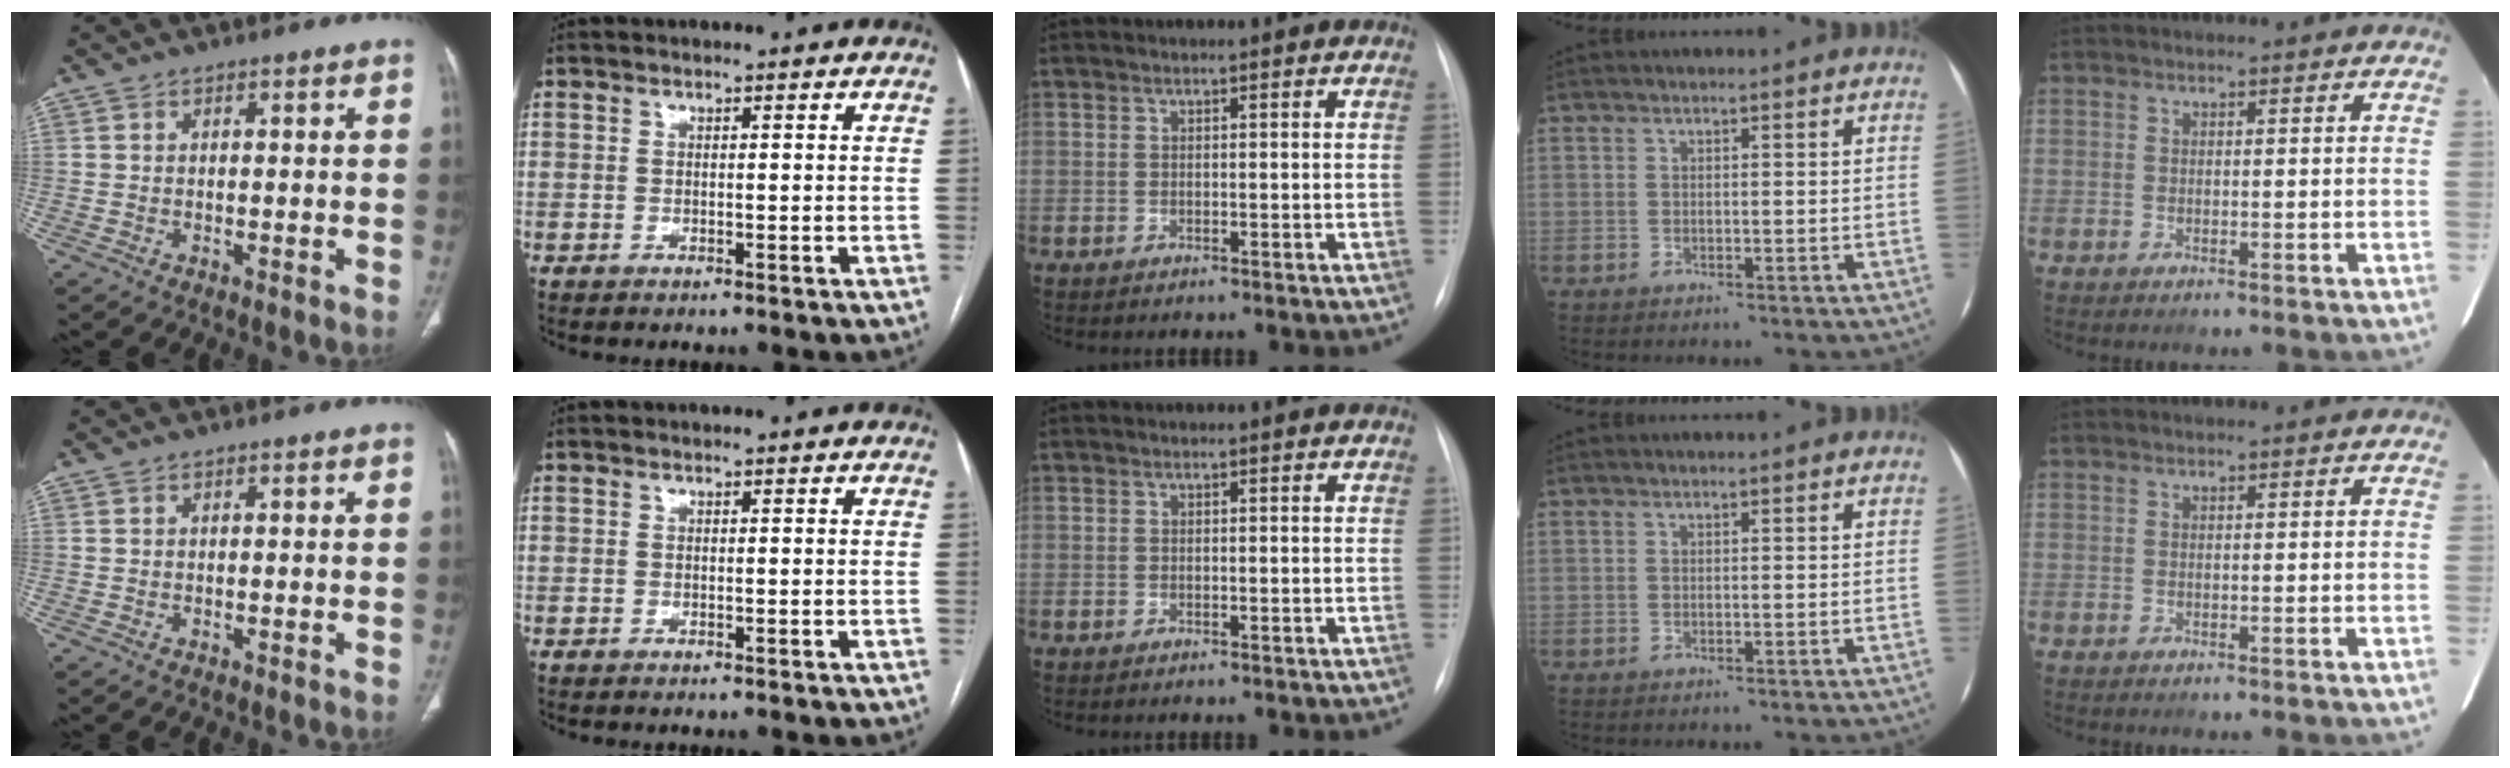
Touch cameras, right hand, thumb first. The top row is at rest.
{}